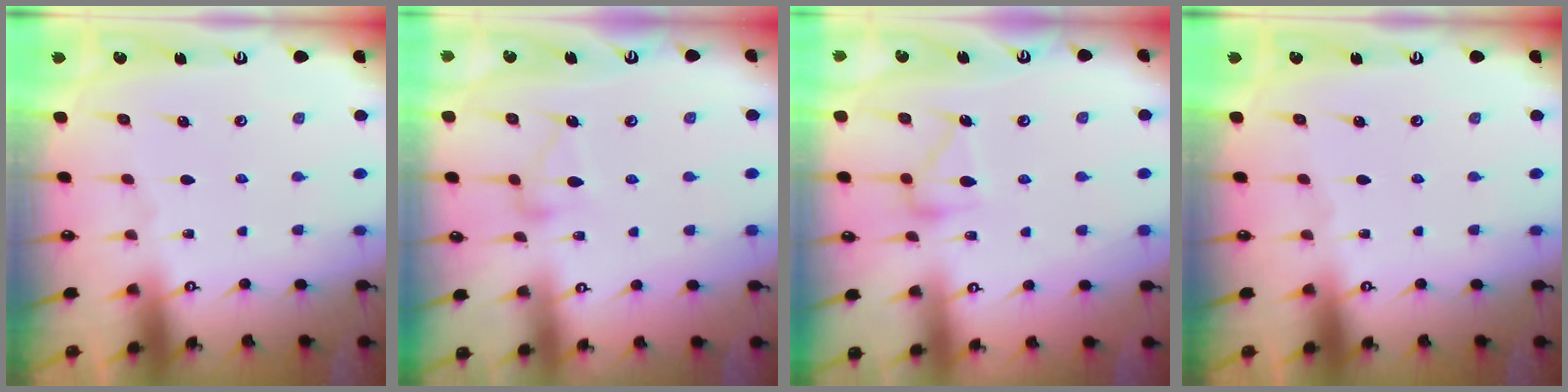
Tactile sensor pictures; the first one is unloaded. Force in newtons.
{"total": 9.1, "press": 9.1, "slide": 0.5}
{"total": 13.1, "press": 13.1, "slide": 0.7}
{"total": 0.0}